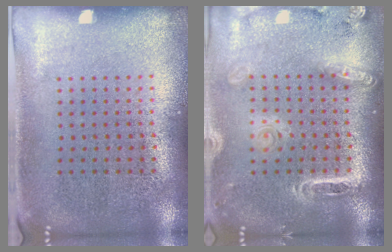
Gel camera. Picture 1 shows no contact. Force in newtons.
{"total": 2.0, "press": 1.8, "slide": 0.8}